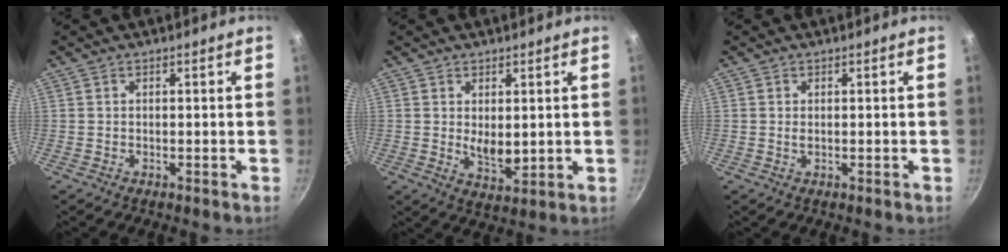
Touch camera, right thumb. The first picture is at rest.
{"total": 5.3, "force": [1.0, 2.7, 4.4], "torque": [-0.062, -0.021, 0.024]}
{"total": 0.6, "force": [0.1, 0.3, 0.5], "torque": [-0.011, -0.001, 0.002]}